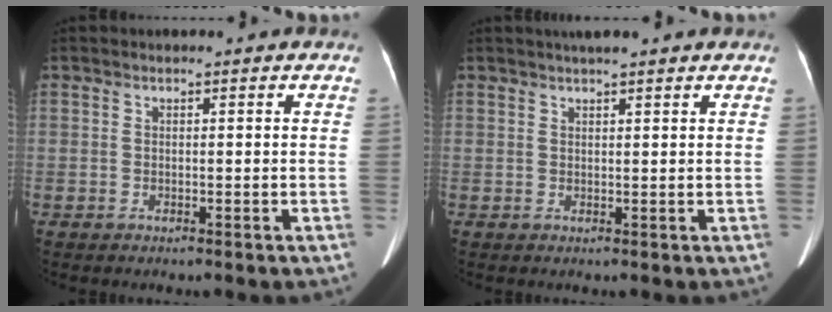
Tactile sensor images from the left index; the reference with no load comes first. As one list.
[{"total": 4.8, "force": [4.0, 0.2, 2.6], "torque": [-0.036, 0.028, 0.056]}]